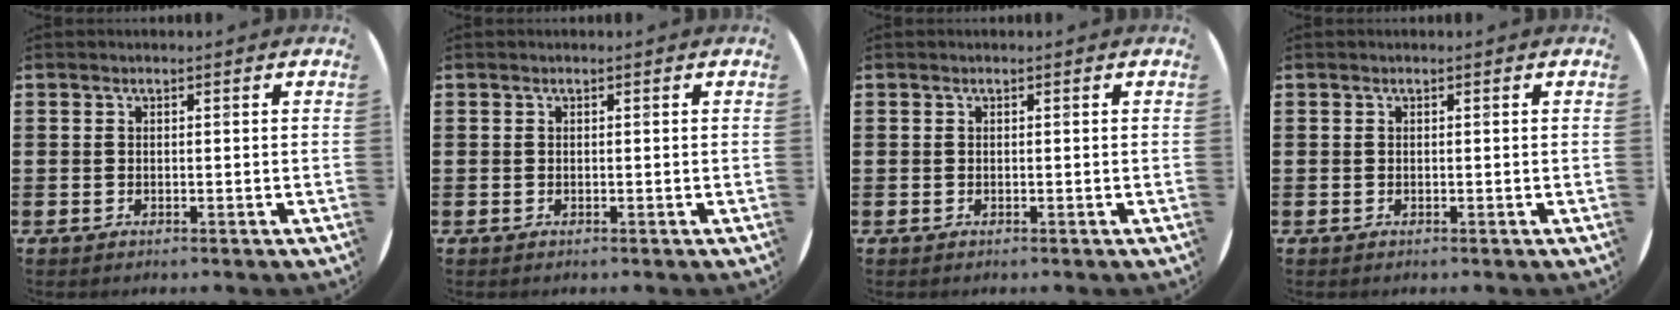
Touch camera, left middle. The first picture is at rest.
{"total": 0.0}
{"total": 0.0}
{"total": 0.0}